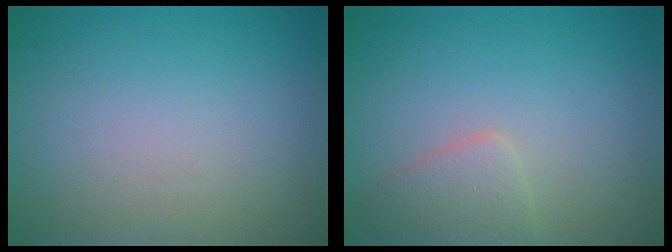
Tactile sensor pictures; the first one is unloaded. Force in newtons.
{"total": 2.2, "press": 2.2, "slide": 0.1}